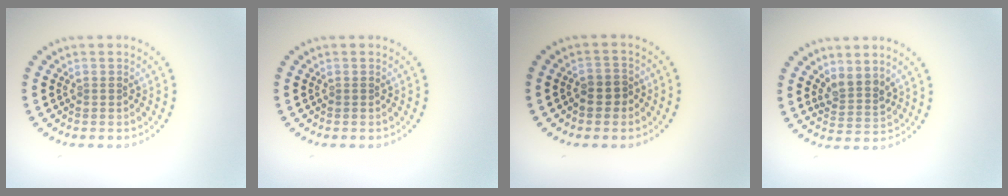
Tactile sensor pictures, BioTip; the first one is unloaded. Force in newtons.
{"total": 0.0}
{"total": 2.0, "press": 1.8, "slide": 0.7}
{"total": 2.5, "press": 1.9, "slide": 1.6}